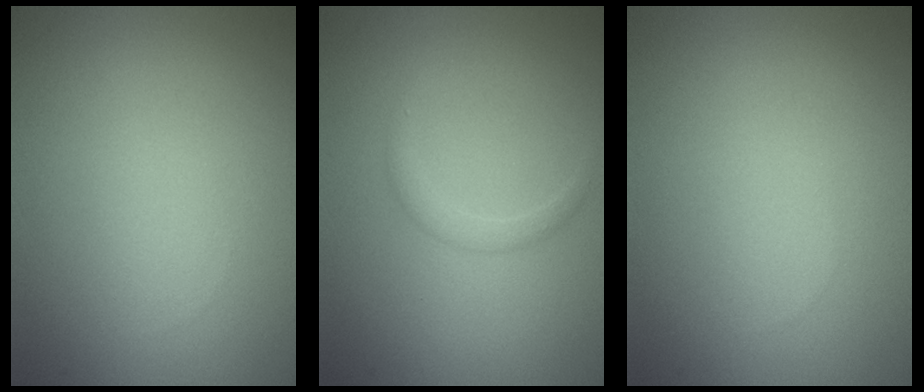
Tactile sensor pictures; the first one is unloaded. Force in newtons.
{"total": 1.1, "press": 1.1, "slide": 0.1}
{"total": 0.0}